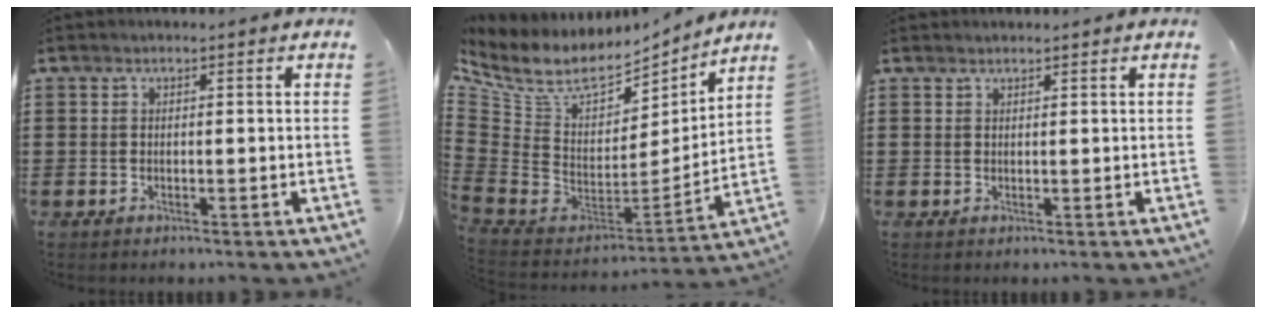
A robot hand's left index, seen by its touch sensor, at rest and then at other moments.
{"total": 8.9, "force": [5.7, 4.6, 5.0], "torque": [-0.140, -0.050, 0.097]}
{"total": 0.8, "force": [0.7, 0.1, 0.0], "torque": [-0.002, 0.000, 0.015]}